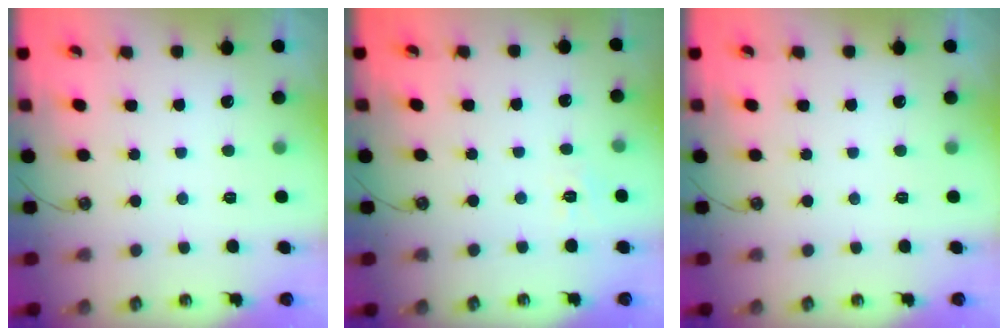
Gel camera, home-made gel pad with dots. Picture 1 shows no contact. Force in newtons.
{"total": 2.5, "press": 2.5, "slide": 0.5}
{"total": 0.0}